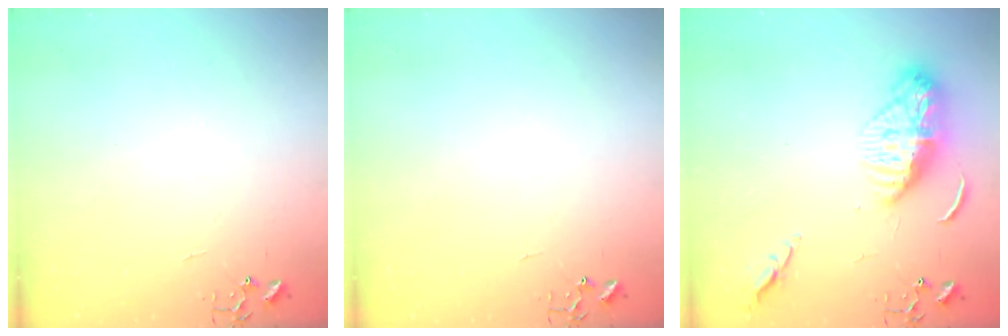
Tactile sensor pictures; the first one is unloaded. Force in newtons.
{"total": 0.0}
{"total": 13.3, "press": 13.2, "slide": 1.3}